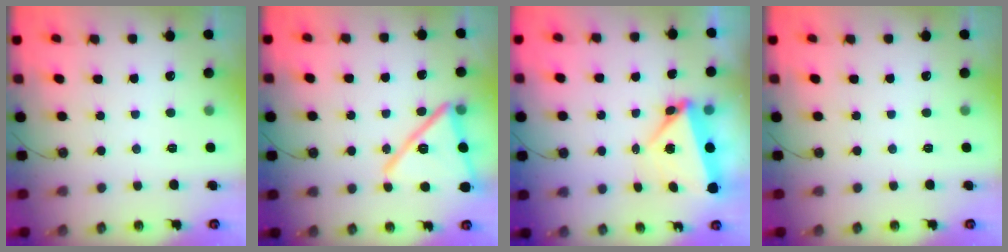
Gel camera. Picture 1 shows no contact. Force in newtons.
{"total": 17.8, "press": 17.8, "slide": 1.1}
{"total": 5.8, "press": 5.4, "slide": 2.1}
{"total": 0.0}